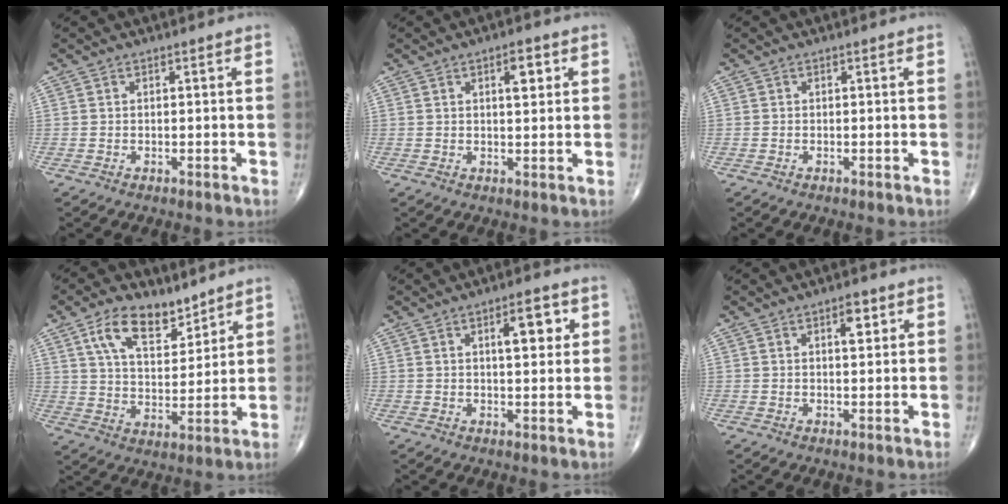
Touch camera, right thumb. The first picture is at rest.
{"total": 4.1, "force": [1.6, 1.6, 3.4], "torque": [-0.041, -0.005, 0.021]}
{"total": 0.0}
{"total": 11.7, "force": [7.3, 5.9, 7.0], "torque": [-0.102, -0.042, 0.137]}
{"total": 6.6, "force": [2.4, 2.4, 5.7], "torque": [-0.069, -0.010, 0.034]}
{"total": 3.6, "force": [1.6, 1.5, 2.9], "torque": [-0.034, -0.005, 0.021]}